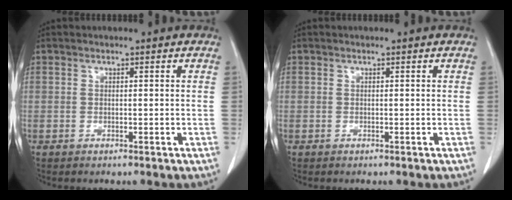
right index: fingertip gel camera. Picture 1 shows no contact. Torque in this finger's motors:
{"motor_torque": [0.00, 0.00, 0.03, 0.00]}